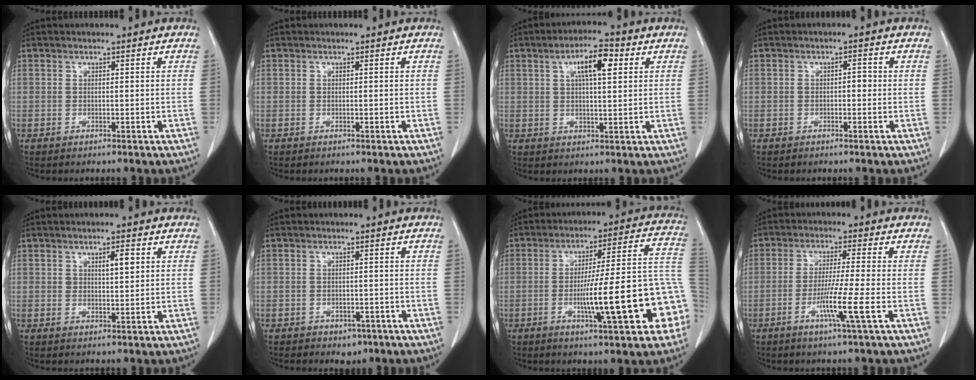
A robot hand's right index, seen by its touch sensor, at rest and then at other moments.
{"total": 0.0}
{"total": 6.9, "force": [2.6, 1.7, 6.1], "torque": [-0.107, 0.013, 0.041]}
{"total": 1.3, "force": [-0.2, 0.6, 1.1], "torque": [-0.010, 0.005, -0.005]}
{"total": 3.0, "force": [1.2, 0.9, 2.5], "torque": [-0.039, -0.002, 0.020]}
{"total": 2.7, "force": [-1.6, 1.8, 1.1], "torque": [-0.010, 0.005, -0.011]}
{"total": 19.0, "force": [-5.4, 1.8, 18.1], "torque": [-0.196, 0.030, -0.070]}
{"total": 7.0, "force": [-2.5, -1.2, 6.4], "torque": [-0.118, -0.018, -0.050]}